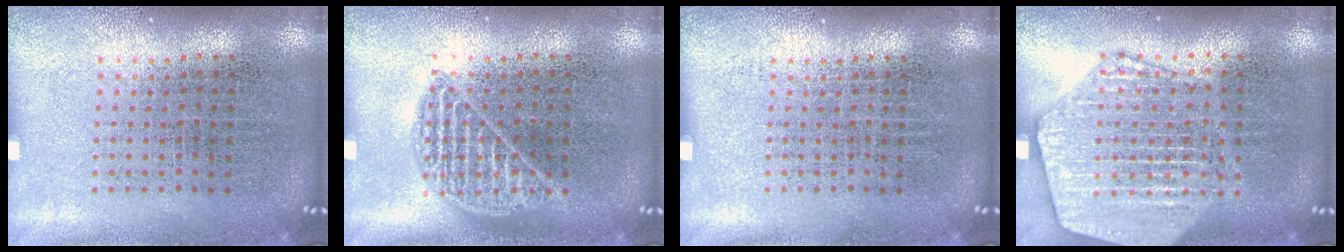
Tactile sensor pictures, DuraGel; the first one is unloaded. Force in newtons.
{"total": 0.9, "press": 0.9, "slide": 0.1}
{"total": 0.0}
{"total": 2.2, "press": 2.2, "slide": 0.2}